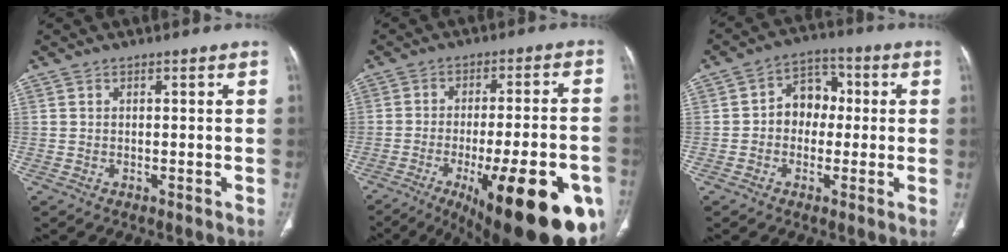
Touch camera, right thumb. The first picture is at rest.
{"total": 27.8, "force": [-12.1, 8.5, 23.6], "torque": [-0.262, 0.029, -0.161]}
{"total": 8.1, "force": [0.1, 6.4, 4.9], "torque": [-0.038, 0.026, -0.010]}